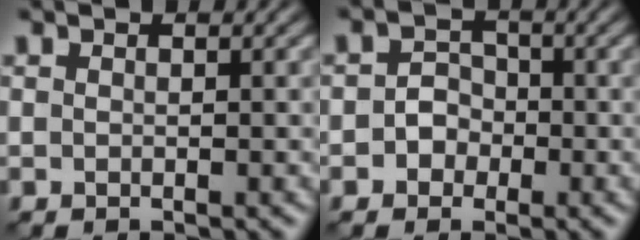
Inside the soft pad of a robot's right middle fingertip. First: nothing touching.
{"total": 2.1, "force": [-0.6, 1.8, 0.7], "torque": [0.005, 0.002, -0.020]}